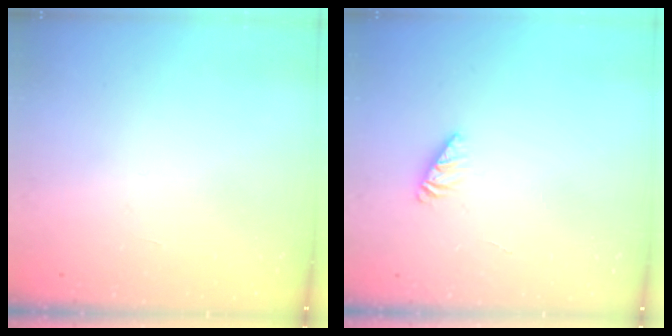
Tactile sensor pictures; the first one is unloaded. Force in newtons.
{"total": 1.8, "press": 1.8, "slide": 0.3}